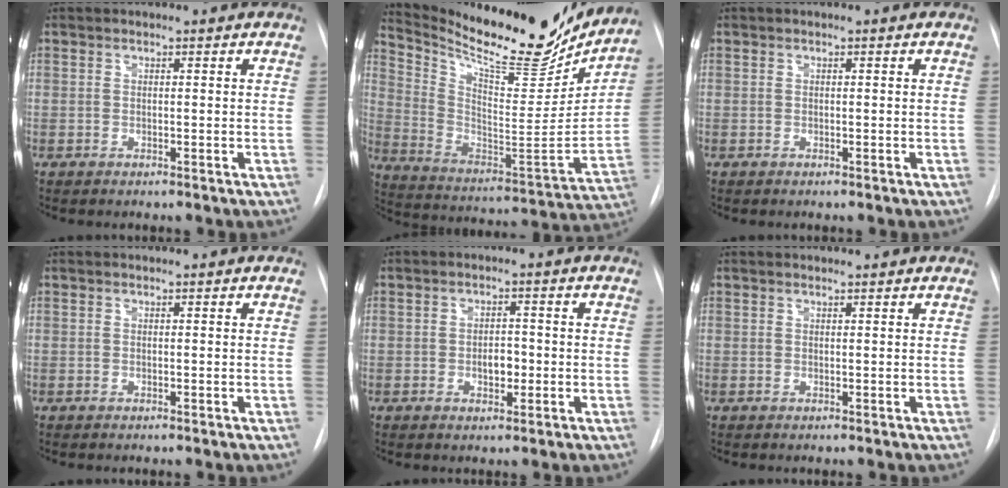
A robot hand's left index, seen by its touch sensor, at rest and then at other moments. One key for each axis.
{"total": 23.4, "fx": 20.8, "fy": 5.0, "fz": 9.6, "tx": -0.167, "ty": -0.049, "tz": 0.315}
{"total": 0.0}
{"total": 0.0}
{"total": 2.9, "fx": -0.6, "fy": 1.7, "fz": 2.3, "tx": -0.033, "ty": 0.003, "tz": -0.006}
{"total": 1.6, "fx": 1.6, "fy": 0.2, "fz": 0.2, "tx": -0.011, "ty": 0.014, "tz": 0.022}